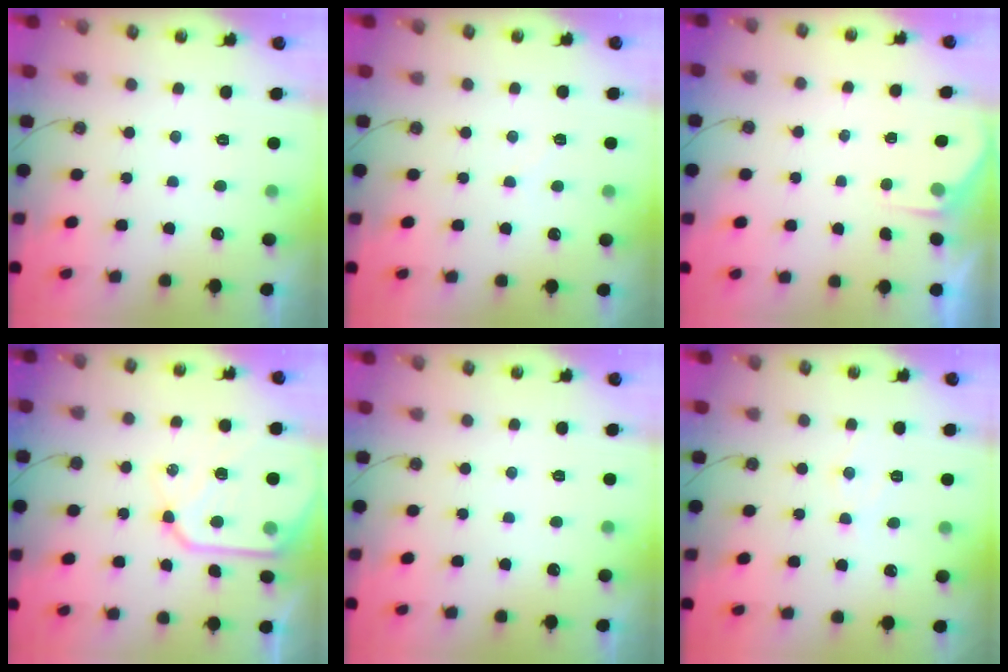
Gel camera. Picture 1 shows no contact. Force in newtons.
{"total": 3.4, "press": 3.4, "slide": 0.5}
{"total": 1.6, "press": 1.6, "slide": 0.3}
{"total": 16.2, "press": 16.1, "slide": 1.5}
{"total": 0.0}
{"total": 6.1, "press": 6.1, "slide": 0.5}